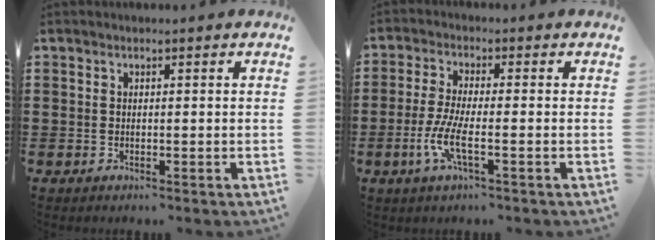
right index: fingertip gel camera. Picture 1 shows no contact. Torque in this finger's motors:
{"motor_torque": [2.03, 0.11, 0.74, 0.21]}